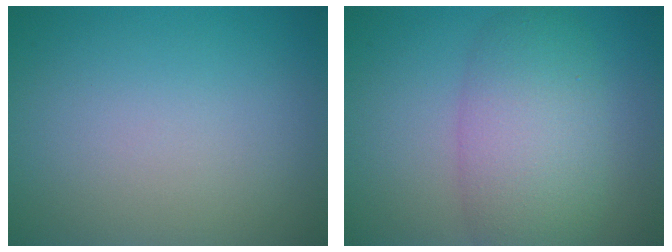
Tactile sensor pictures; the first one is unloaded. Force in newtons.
{"total": 6.3, "press": 6.3, "slide": 0.3}